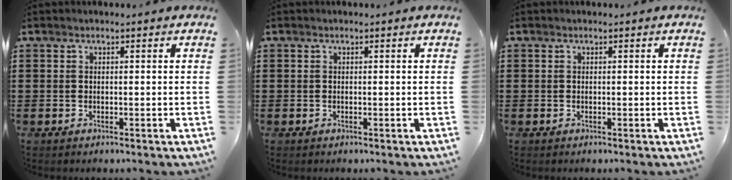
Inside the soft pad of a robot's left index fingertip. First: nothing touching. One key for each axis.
{"total": 0.0}
{"total": 0.0}